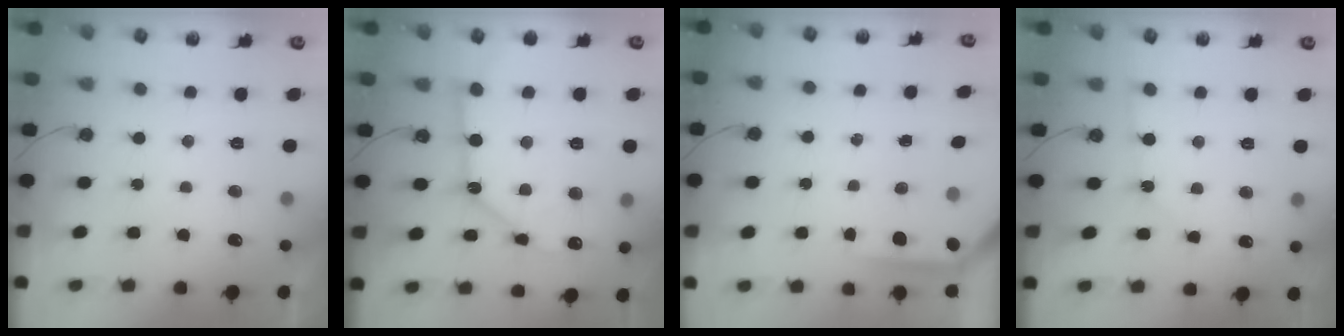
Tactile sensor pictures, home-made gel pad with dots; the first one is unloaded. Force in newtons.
{"total": 16.2, "press": 16.1, "slide": 1.8}
{"total": 4.0, "press": 3.9, "slide": 0.3}
{"total": 4.1, "press": 4.1, "slide": 0.5}